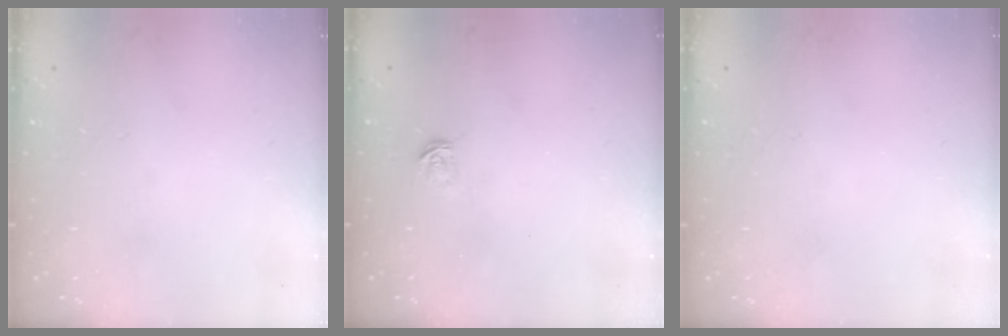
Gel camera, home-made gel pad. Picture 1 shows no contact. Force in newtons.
{"total": 3.2, "press": 3.2, "slide": 0.2}
{"total": 0.0}